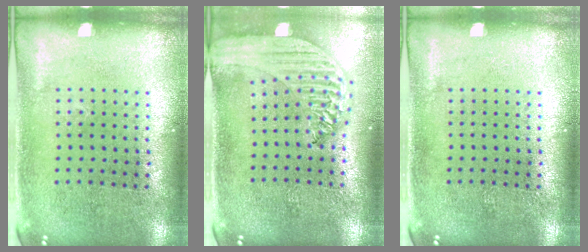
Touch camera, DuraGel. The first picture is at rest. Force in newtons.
{"total": 2.2, "press": 2.0, "slide": 0.9}
{"total": 0.0}